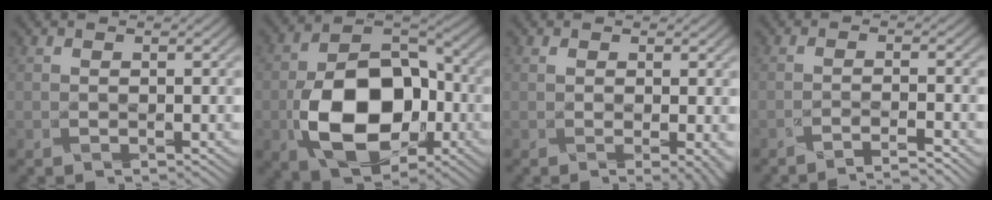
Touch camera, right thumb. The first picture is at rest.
{"total": 13.8, "force": [-3.7, 8.7, 10.0], "torque": [-0.182, -0.016, -0.068]}
{"total": 2.8, "force": [0.0, 1.4, 2.5], "torque": [-0.030, -0.003, 0.003]}
{"total": 3.0, "force": [-2.6, -1.1, 1.0], "torque": [-0.016, 0.008, -0.049]}